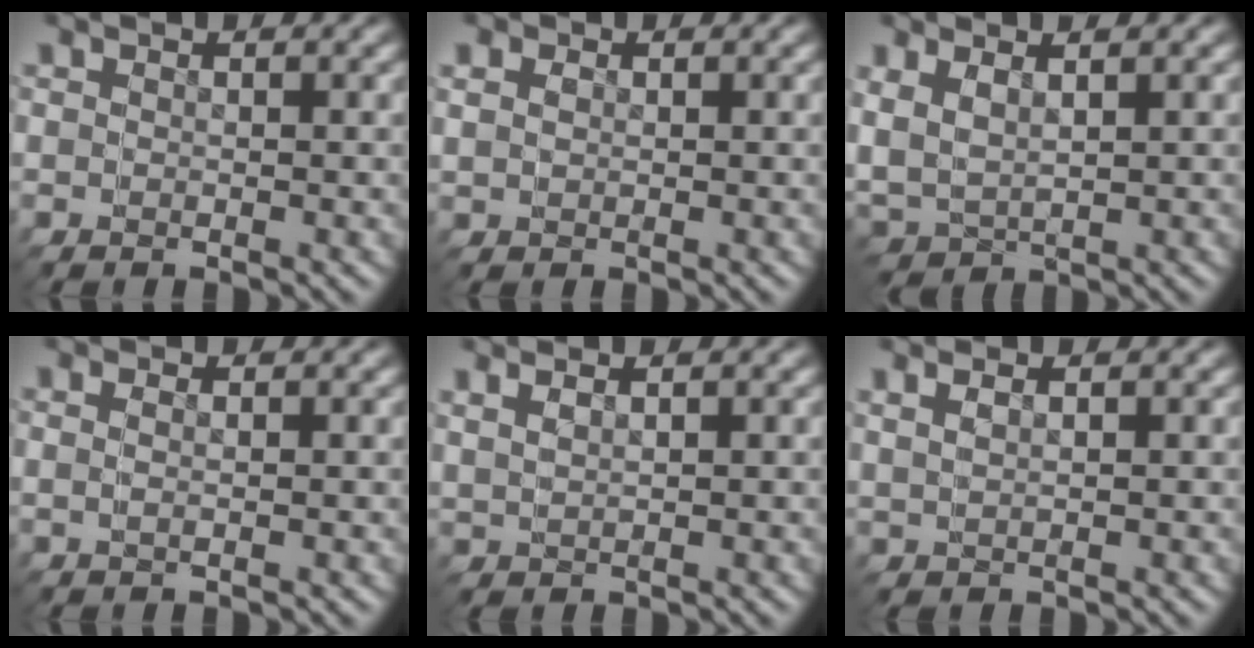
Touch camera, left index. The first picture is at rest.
{"total": 0.7, "force": [0.2, 0.7, 0.1], "torque": [0.006, -0.005, 0.005]}
{"total": 4.4, "force": [1.7, 3.6, 1.9], "torque": [-0.053, 0.003, 0.031]}
{"total": 1.9, "force": [-0.3, -1.9, -0.1], "torque": [0.006, 0.013, -0.008]}
{"total": 1.3, "force": [0.5, -1.2, 0.4], "torque": [0.006, 0.015, 0.008]}
{"total": 1.6, "force": [0.3, -1.5, 0.3], "torque": [0.009, 0.013, 0.005]}